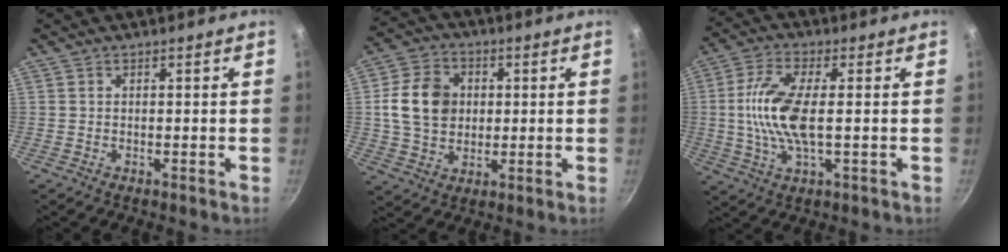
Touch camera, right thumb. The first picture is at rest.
{"total": 12.0, "force": [1.4, 9.6, 7.1], "torque": [-0.103, 0.008, 0.020]}
{"total": 11.0, "force": [0.2, 4.1, 10.2], "torque": [-0.214, 0.008, -0.004]}